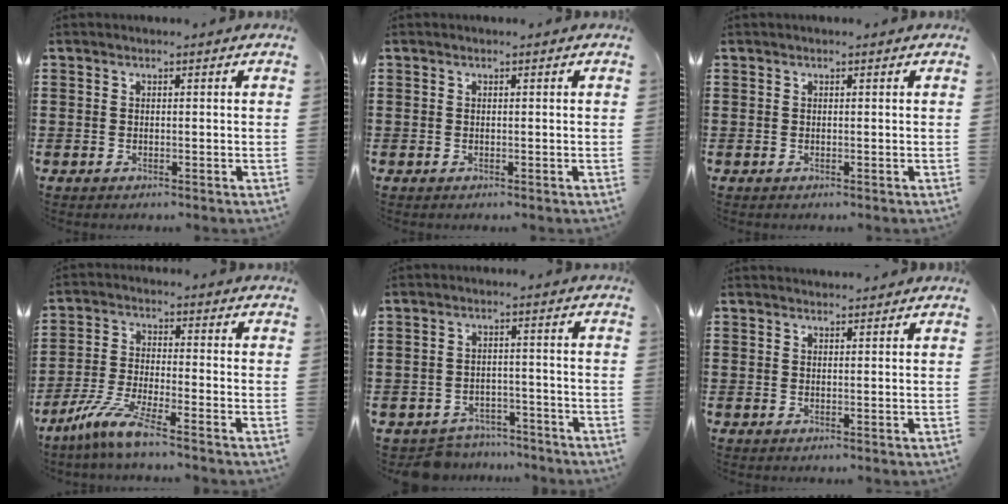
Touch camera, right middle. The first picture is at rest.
{"total": 0.0}
{"total": 0.0}
{"total": 6.7, "force": [-5.0, 0.1, 4.5], "torque": [-0.105, -0.021, -0.098]}
{"total": 3.9, "force": [-3.8, 0.8, -0.1], "torque": [-0.007, 0.002, -0.081]}
{"total": 1.3, "force": [1.3, 0.0, -0.1], "torque": [-0.003, -0.002, 0.025]}